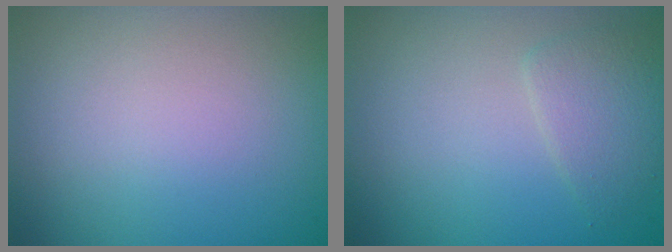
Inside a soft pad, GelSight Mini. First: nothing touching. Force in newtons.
{"total": 2.3, "press": 2.3, "slide": 0.1}